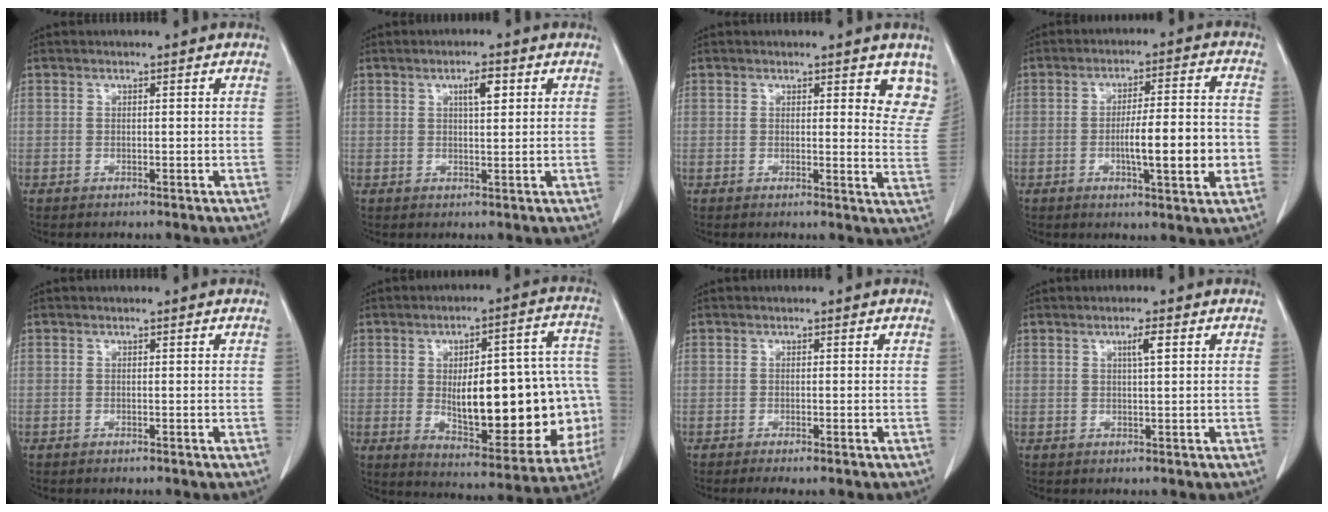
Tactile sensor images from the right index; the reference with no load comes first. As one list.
[{"total": 3.1, "force": [1.2, 0.7, 2.8], "torque": [-0.049, 0.002, 0.019]}, {"total": 6.2, "force": [4.6, 2.0, 3.5], "torque": [-0.023, -0.024, 0.033]}, {"total": 10.6, "force": [-2.3, 1.3, 10.2], "torque": [-0.161, 0.007, -0.032]}, {"total": 0.0}, {"total": 24.3, "force": [-2.9, 8.2, 22.8], "torque": [-0.250, 0.038, -0.007]}, {"total": 2.4, "force": [-1.9, 0.2, 1.5], "torque": [-0.017, -0.005, -0.026]}, {"total": 2.0, "force": [0.6, 0.0, 1.8], "torque": [-0.036, 0.002, 0.011]}]